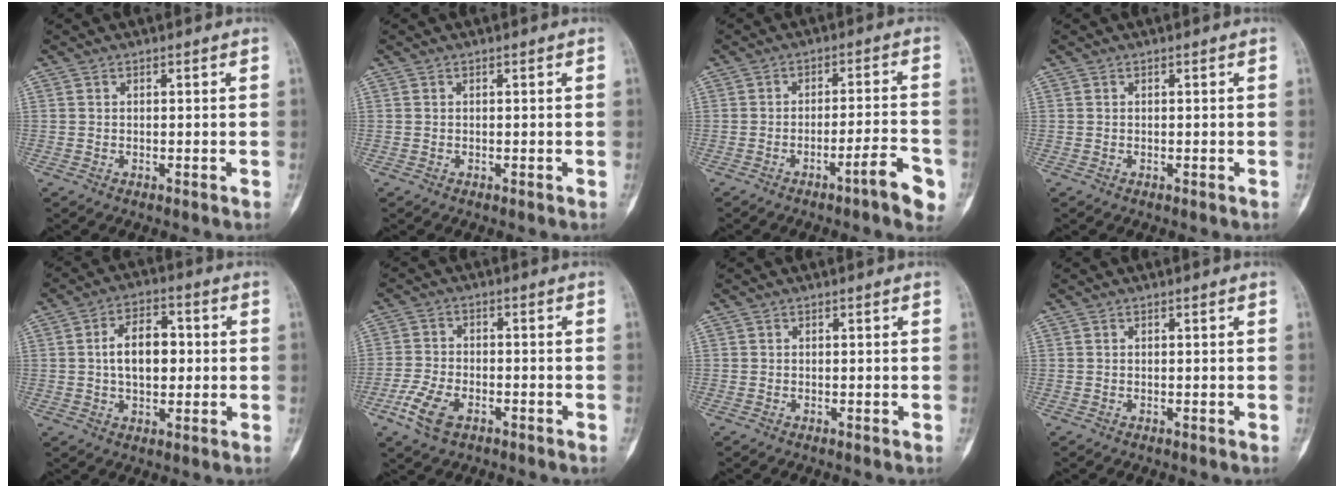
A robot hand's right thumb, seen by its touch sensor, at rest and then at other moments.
{"total": 0.0}
{"total": 7.3, "force": [-3.9, 1.0, 6.1], "torque": [-0.082, 0.027, -0.053]}
{"total": 0.0}
{"total": 9.3, "force": [0.5, 5.6, 7.5], "torque": [-0.102, 0.014, 0.005]}
{"total": 7.2, "force": [-3.7, 3.9, 4.8], "torque": [-0.102, 0.011, -0.071]}
{"total": 0.0}
{"total": 0.0}